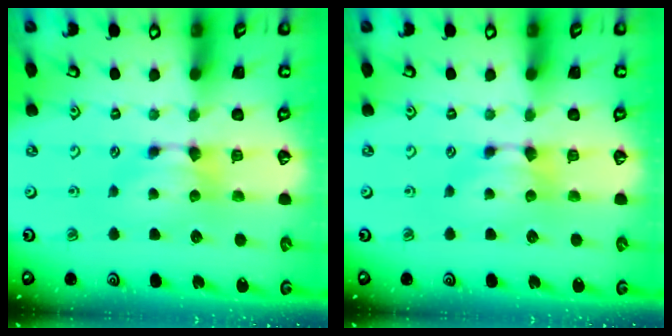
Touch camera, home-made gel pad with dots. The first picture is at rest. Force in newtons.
{"total": 0.0}